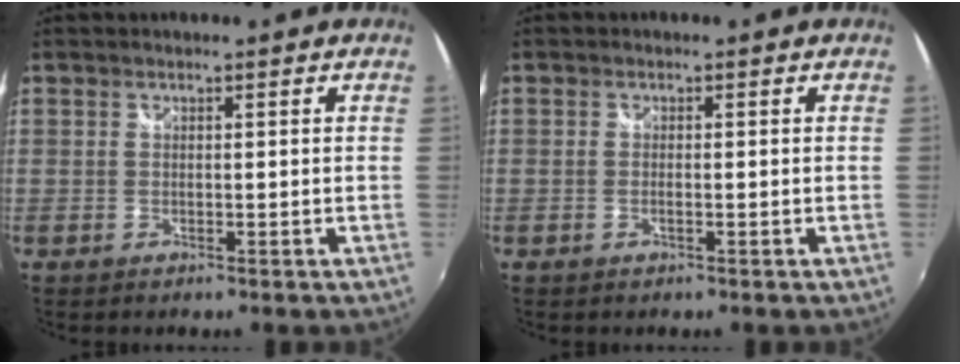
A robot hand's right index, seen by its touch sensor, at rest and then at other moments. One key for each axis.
{"total": 1.1, "fx": -0.4, "fy": 0.2, "fz": 1.0, "tx": -0.021, "ty": -0.001, "tz": -0.008}